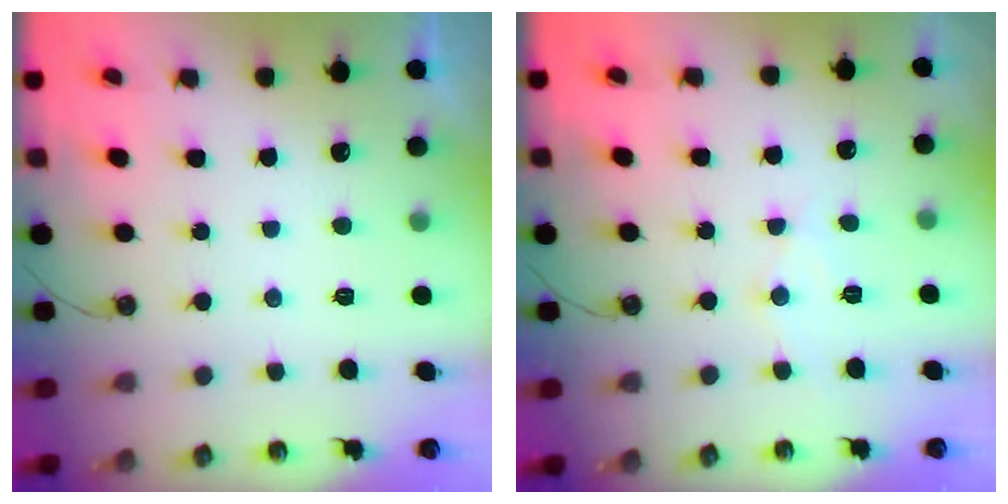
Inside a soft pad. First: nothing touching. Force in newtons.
{"total": 7.0, "press": 7.0, "slide": 0.4}